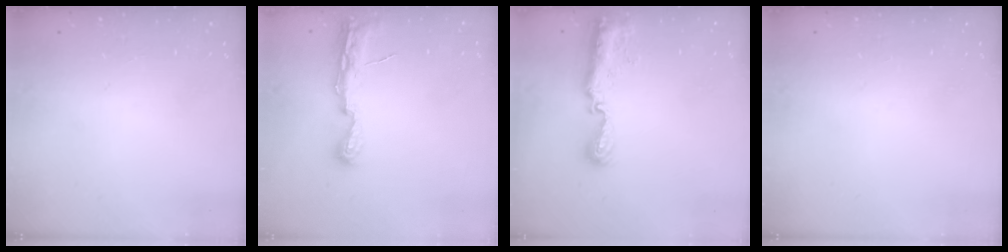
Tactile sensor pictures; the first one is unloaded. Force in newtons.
{"total": 8.2, "press": 8.2, "slide": 1.0}
{"total": 8.9, "press": 8.9, "slide": 0.8}
{"total": 0.0}